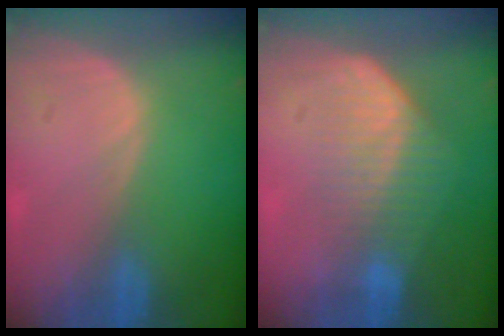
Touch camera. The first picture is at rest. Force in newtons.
{"total": 7.6, "press": 6.3, "slide": 4.2}